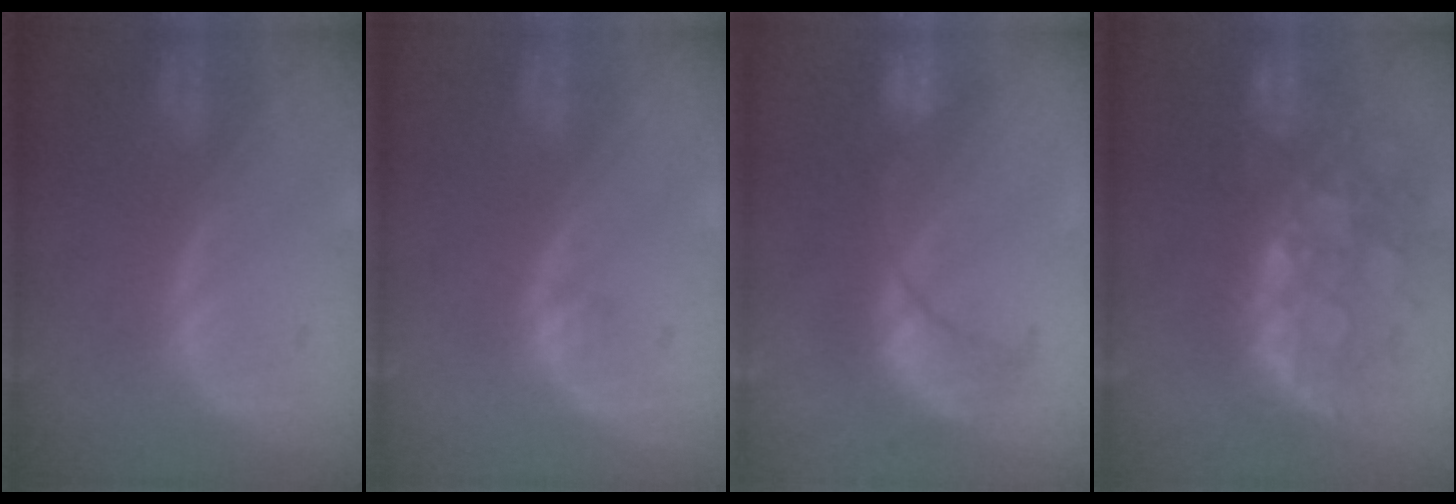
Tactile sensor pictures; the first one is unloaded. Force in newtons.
{"total": 0.8, "press": 0.7, "slide": 0.4}
{"total": 8.1, "press": 7.9, "slide": 1.6}
{"total": 11.2, "press": 9.8, "slide": 5.5}